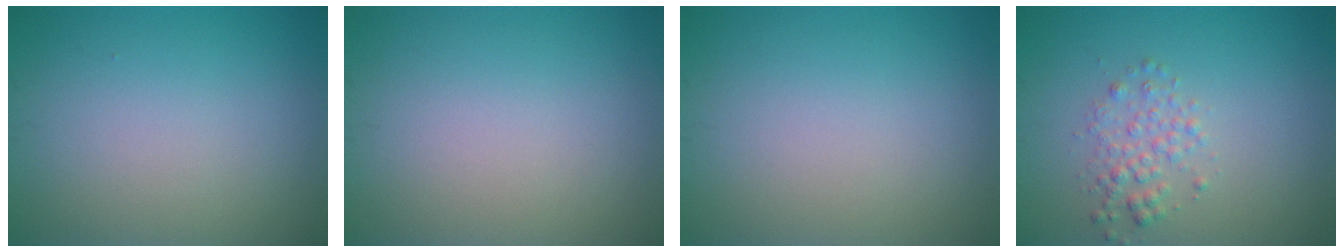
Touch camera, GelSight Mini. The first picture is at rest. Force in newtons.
{"total": 0.0}
{"total": 0.0}
{"total": 2.1, "press": 2.1, "slide": 0.1}